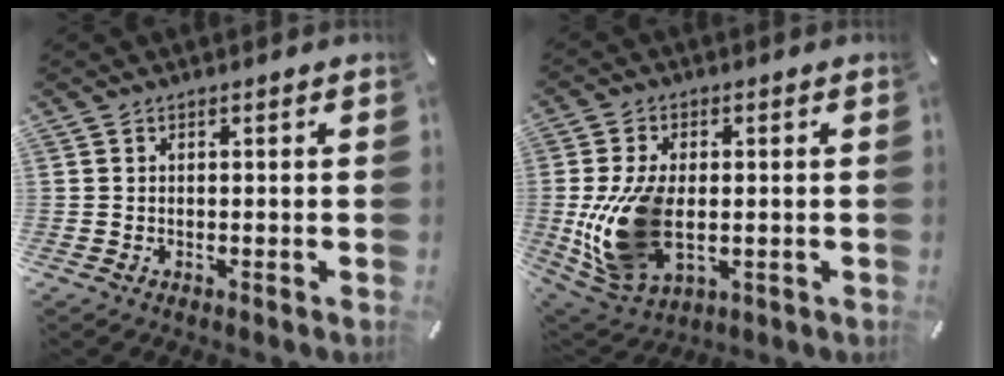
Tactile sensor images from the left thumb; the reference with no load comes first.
{"total": 16.1, "force": [-1.3, 10.1, 12.4], "torque": [-0.272, -0.013, -0.021]}